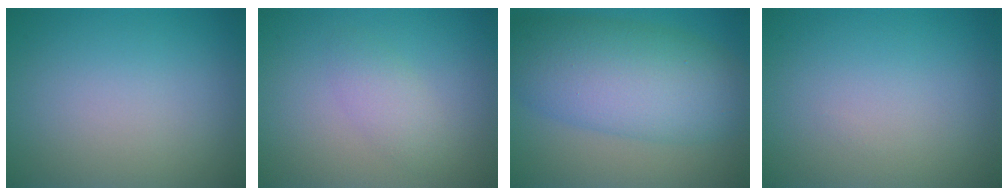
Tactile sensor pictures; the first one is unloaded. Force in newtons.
{"total": 1.9, "press": 1.9, "slide": 0.1}
{"total": 9.4, "press": 9.4, "slide": 0.2}
{"total": 0.0}